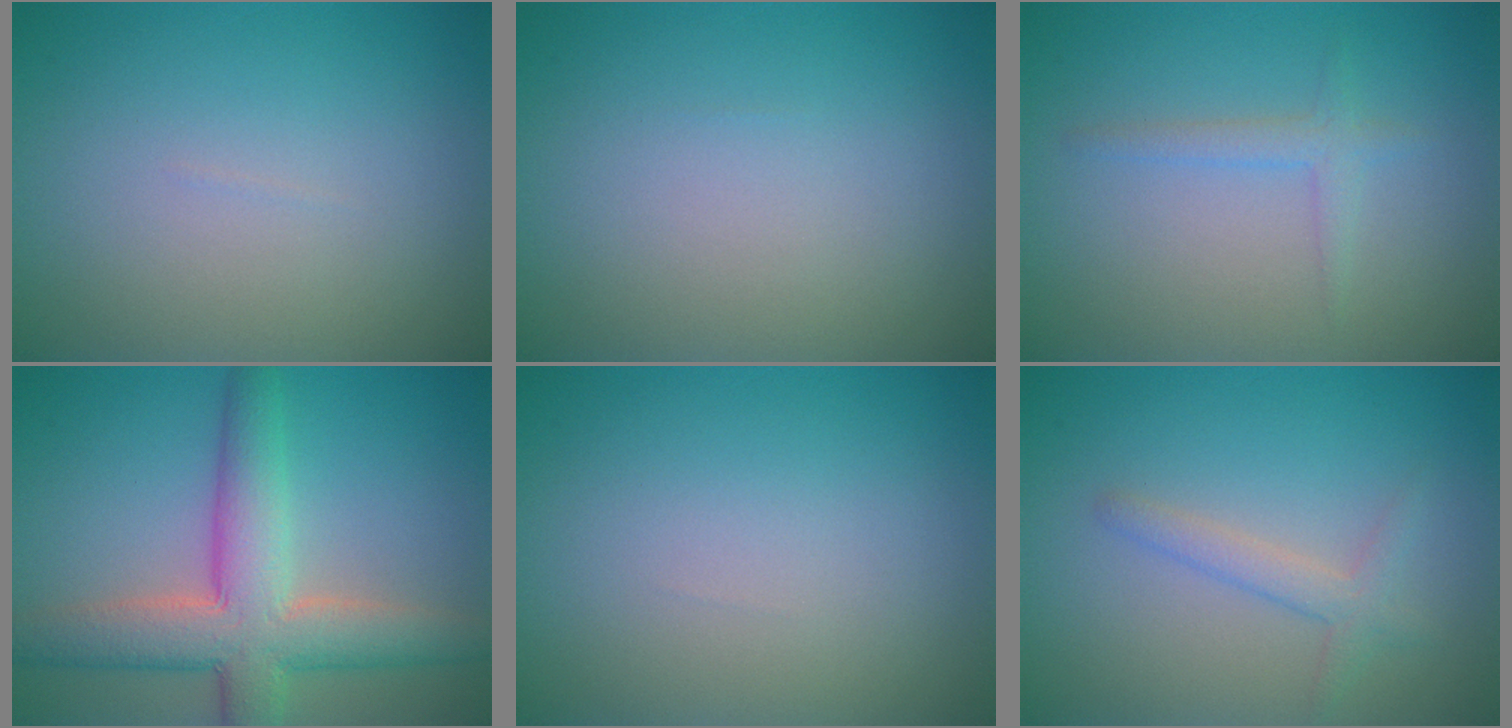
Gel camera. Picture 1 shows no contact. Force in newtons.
{"total": 0.0}
{"total": 1.5, "press": 1.5, "slide": 0.0}
{"total": 7.4, "press": 7.4, "slide": 0.4}
{"total": 0.0}
{"total": 1.9, "press": 1.9, "slide": 0.1}